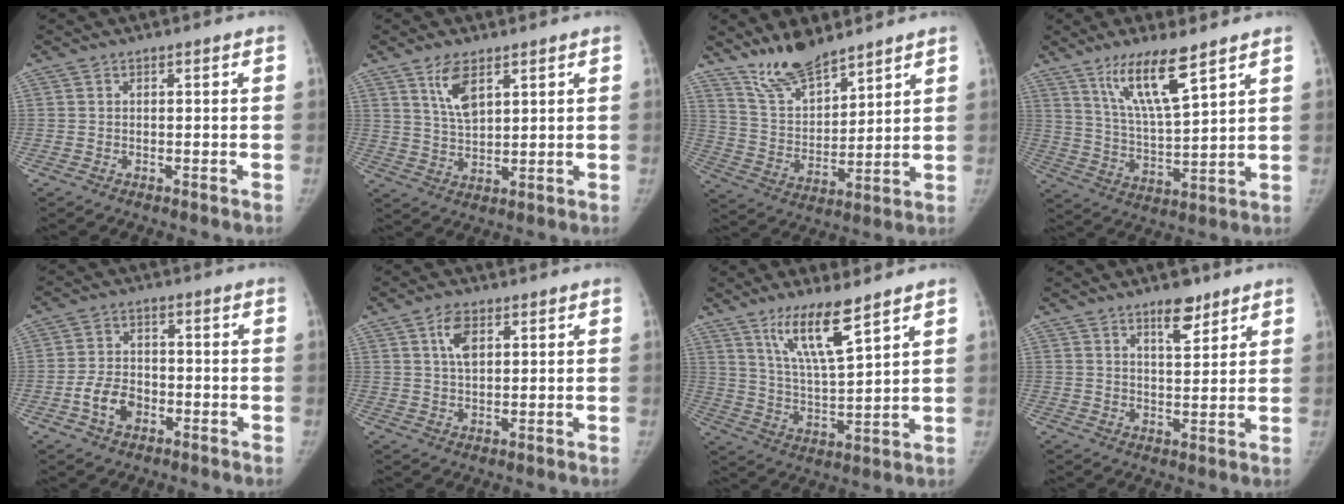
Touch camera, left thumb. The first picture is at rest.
{"total": 6.5, "force": [3.7, 2.8, 4.6], "torque": [-0.079, -0.021, 0.077]}
{"total": 11.5, "force": [9.6, 3.7, 5.0], "torque": [-0.068, -0.063, 0.190]}
{"total": 12.1, "force": [7.8, 2.2, 9.0], "torque": [-0.161, -0.046, 0.155]}
{"total": 6.5, "force": [-2.6, 4.5, 3.9], "torque": [-0.062, 0.021, -0.048]}
{"total": 4.8, "force": [2.0, 2.6, 3.6], "torque": [-0.059, -0.003, 0.038]}
{"total": 11.5, "force": [7.5, 2.0, 8.4], "torque": [-0.151, -0.049, 0.150]}
{"total": 6.0, "force": [4.2, 2.2, 3.7], "torque": [-0.040, -0.029, 0.065]}